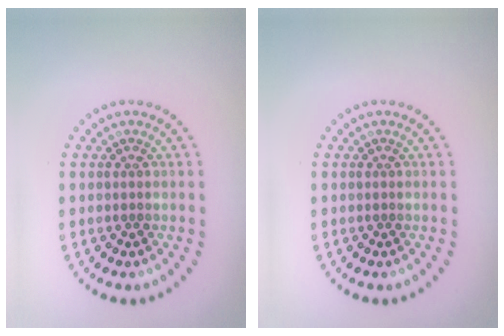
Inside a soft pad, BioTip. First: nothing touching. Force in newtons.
{"total": 0.0}